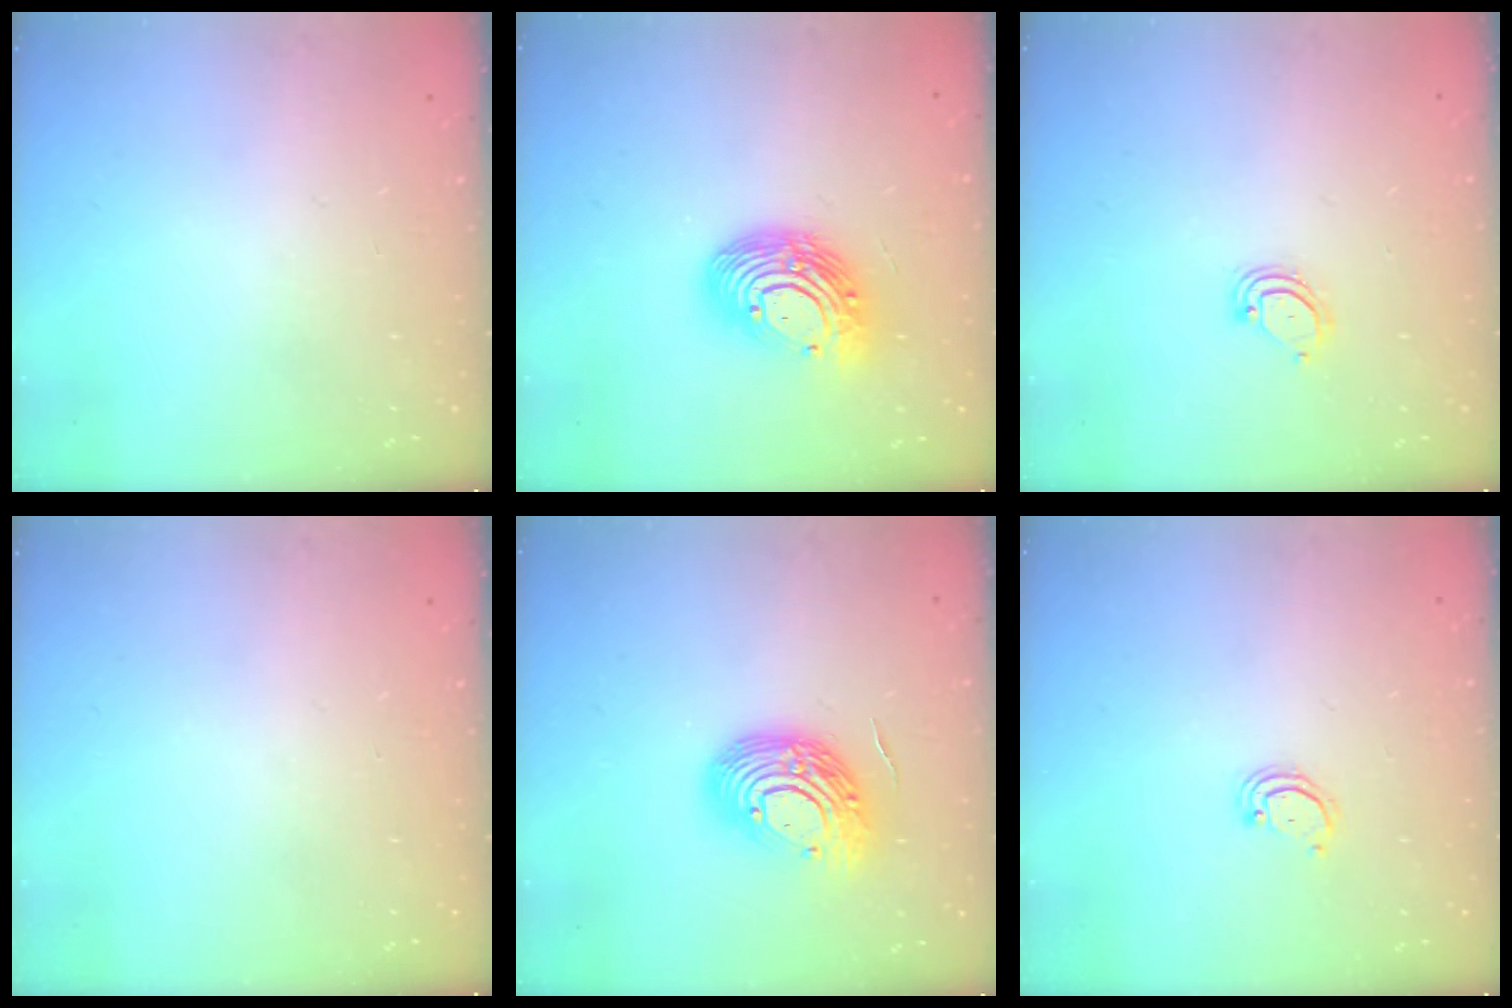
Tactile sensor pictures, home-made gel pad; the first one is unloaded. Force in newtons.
{"total": 14.5, "press": 14.4, "slide": 1.3}
{"total": 4.4, "press": 4.4, "slide": 0.3}
{"total": 0.0}
{"total": 15.3, "press": 15.3, "slide": 0.9}
{"total": 2.4, "press": 2.4, "slide": 0.2}